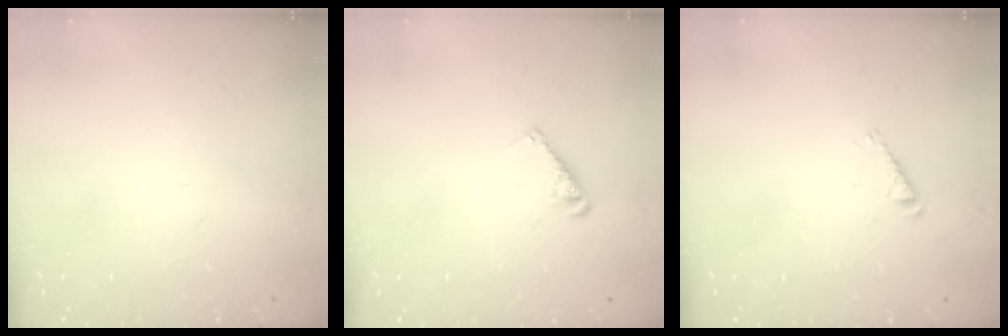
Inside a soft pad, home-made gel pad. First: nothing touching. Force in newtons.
{"total": 4.9, "press": 4.9, "slide": 0.7}
{"total": 3.2, "press": 3.2, "slide": 0.3}